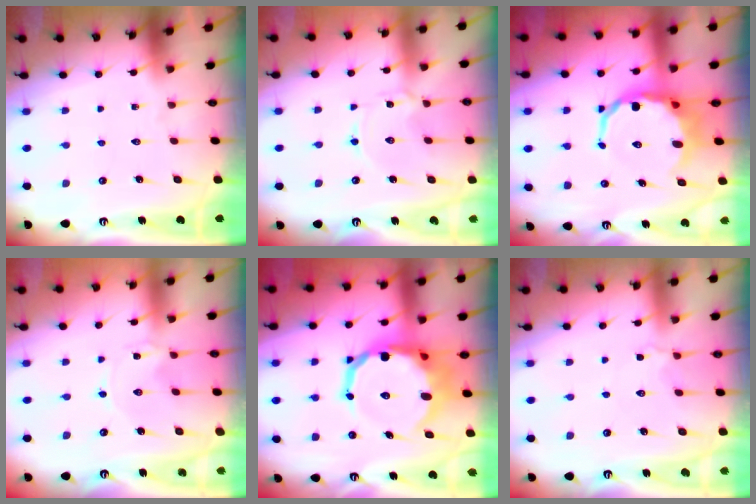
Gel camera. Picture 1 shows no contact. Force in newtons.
{"total": 1.2, "press": 1.2, "slide": 0.2}
{"total": 10.5, "press": 10.2, "slide": 2.7}
{"total": 0.0}
{"total": 16.3, "press": 16.0, "slide": 3.2}
{"total": 1.3, "press": 1.2, "slide": 0.5}